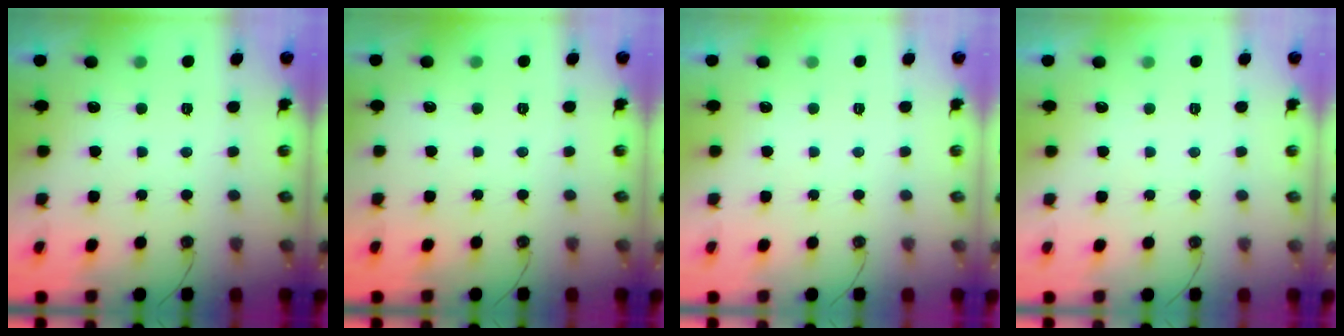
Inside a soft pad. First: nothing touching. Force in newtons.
{"total": 1.2, "press": 1.1, "slide": 0.3}
{"total": 0.0}
{"total": 0.0}